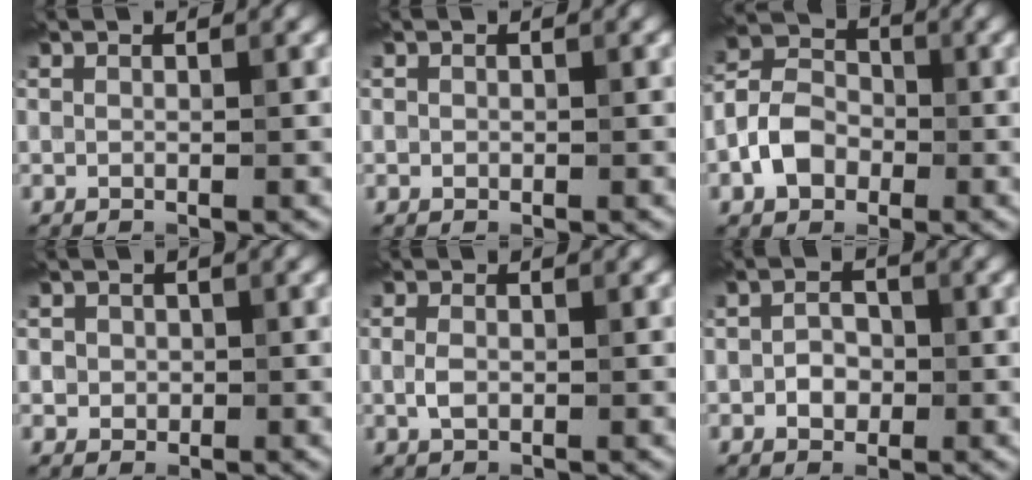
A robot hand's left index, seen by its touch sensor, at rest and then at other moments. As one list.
[{"total": 0.0}, {"total": 4.4, "force": [-1.9, 3.3, 2.2], "torque": [-0.039, 0.004, -0.043]}, {"total": 1.6, "force": [0.1, 1.5, 0.6], "torque": [-0.006, -0.002, 0.000]}, {"total": 1.3, "force": [-0.3, 0.9, 0.9], "torque": [-0.021, -0.003, -0.007]}, {"total": 2.3, "force": [-0.6, 1.8, 1.3], "torque": [-0.021, 0.000, -0.016]}]